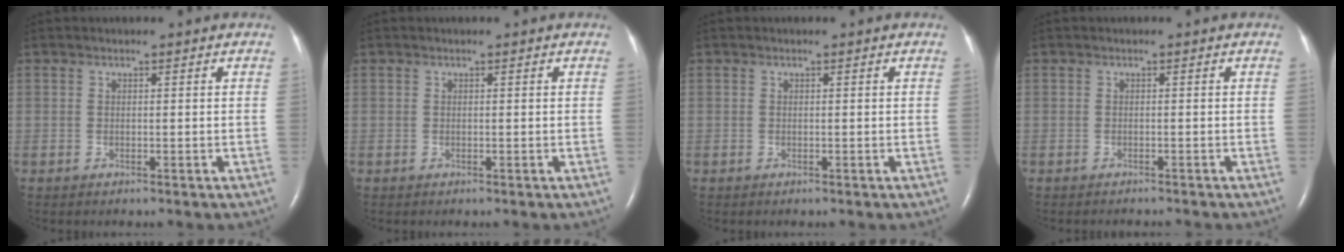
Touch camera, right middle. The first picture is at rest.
{"total": 0.0}
{"total": 0.0}
{"total": 2.3, "force": [-2.2, 0.1, 0.5], "torque": [-0.008, -0.004, -0.026]}